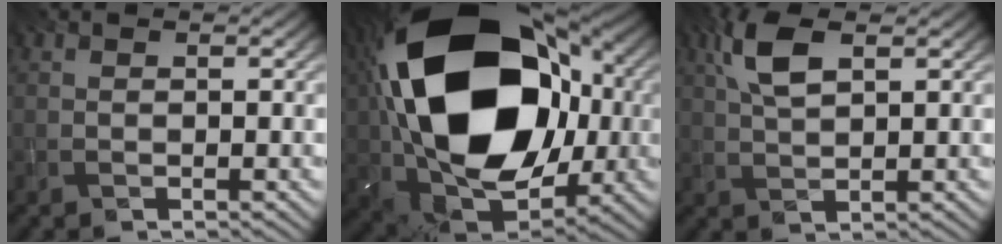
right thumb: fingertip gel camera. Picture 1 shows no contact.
{"total": 23.5, "force": [3.1, 15.8, 17.0], "torque": [-0.364, -0.006, 0.053]}
{"total": 5.5, "force": [2.3, 2.2, 4.5], "torque": [-0.113, 0.007, 0.047]}